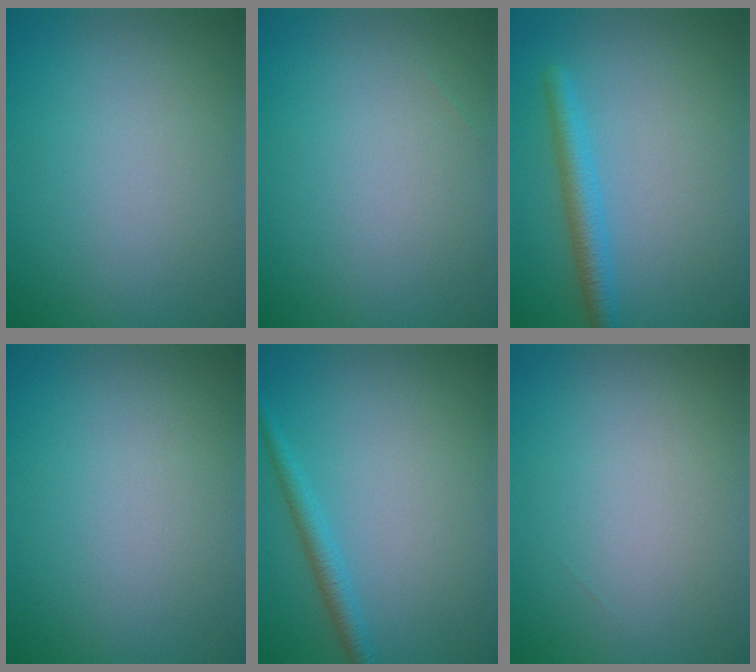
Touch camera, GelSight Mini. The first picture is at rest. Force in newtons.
{"total": 0.0}
{"total": 2.8, "press": 2.8, "slide": 0.1}
{"total": 0.0}
{"total": 1.9, "press": 1.9, "slide": 0.1}
{"total": 0.0}